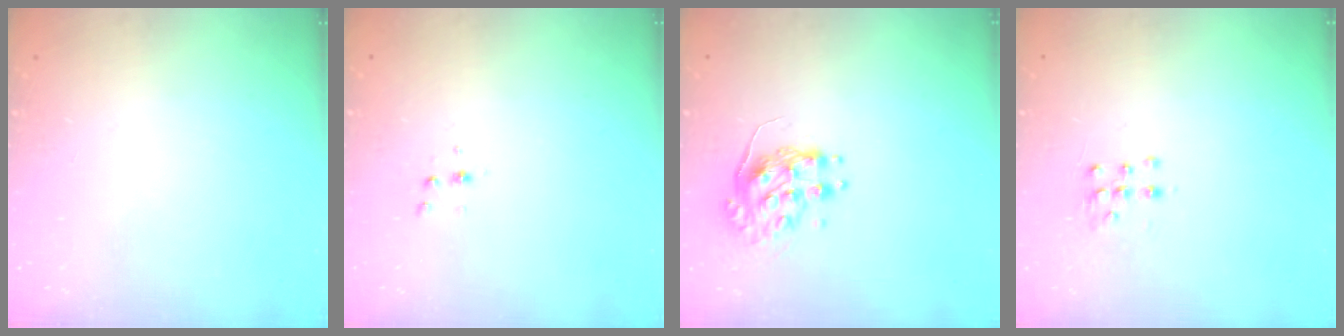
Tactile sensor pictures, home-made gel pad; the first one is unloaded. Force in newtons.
{"total": 3.6, "press": 3.4, "slide": 1.0}
{"total": 9.2, "press": 9.2, "slide": 0.6}
{"total": 6.9, "press": 6.8, "slide": 1.4}